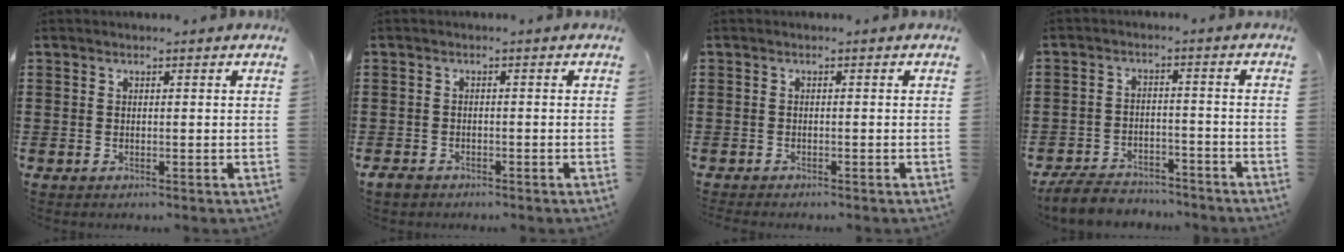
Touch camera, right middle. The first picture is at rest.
{"total": 1.4, "force": [-1.1, 0.7, 0.4], "torque": [-0.018, -0.002, -0.027]}
{"total": 0.6, "force": [-0.6, 0.1, 0.1], "torque": [-0.003, -0.002, -0.013]}
{"total": 5.1, "force": [-4.9, 1.1, 0.7], "torque": [-0.024, 0.008, -0.104]}